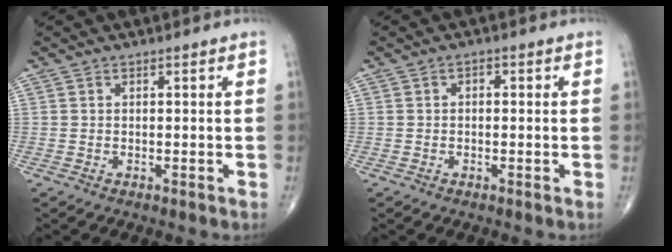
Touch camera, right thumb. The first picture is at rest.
{"total": 1.2, "force": [0.1, 0.8, 0.9], "torque": [-0.008, 0.004, -0.004]}